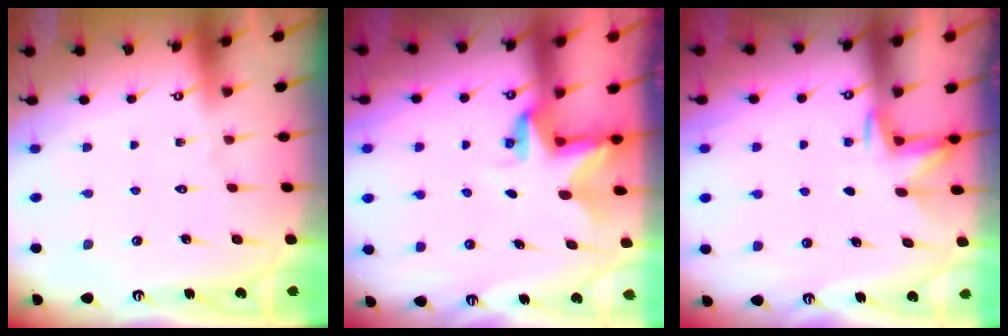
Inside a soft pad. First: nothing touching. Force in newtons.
{"total": 2.9, "press": 2.9, "slide": 0.1}
{"total": 2.5, "press": 2.4, "slide": 0.7}